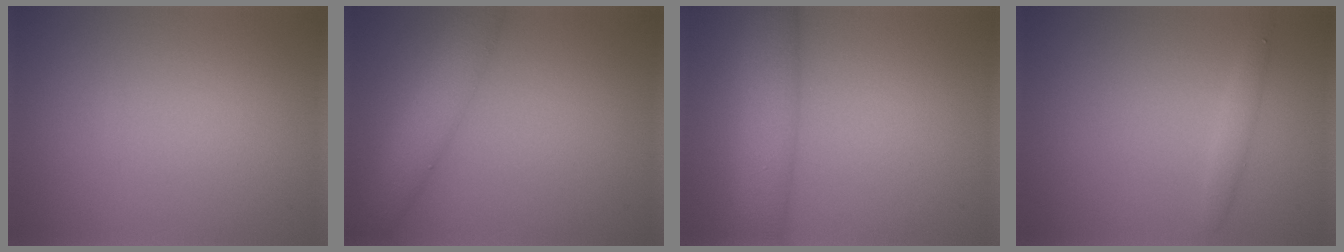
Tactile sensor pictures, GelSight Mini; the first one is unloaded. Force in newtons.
{"total": 4.8, "press": 4.8, "slide": 0.2}
{"total": 5.2, "press": 5.2, "slide": 0.2}
{"total": 1.3, "press": 1.3, "slide": 0.0}